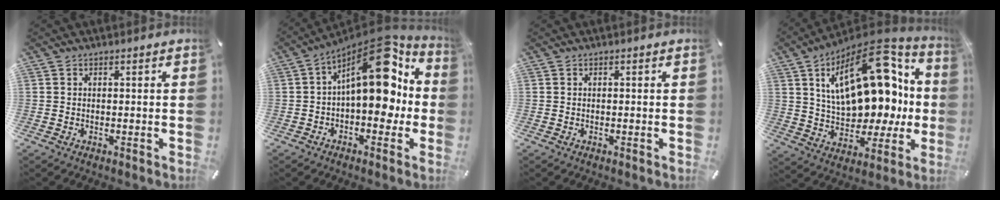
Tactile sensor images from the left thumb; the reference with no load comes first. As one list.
[{"total": 19.8, "force": [5.4, 10.0, 16.2], "torque": [-0.234, -0.044, 0.088]}, {"total": 0.0}, {"total": 24.4, "force": [7.3, 14.1, 18.5], "torque": [-0.290, -0.034, 0.130]}]